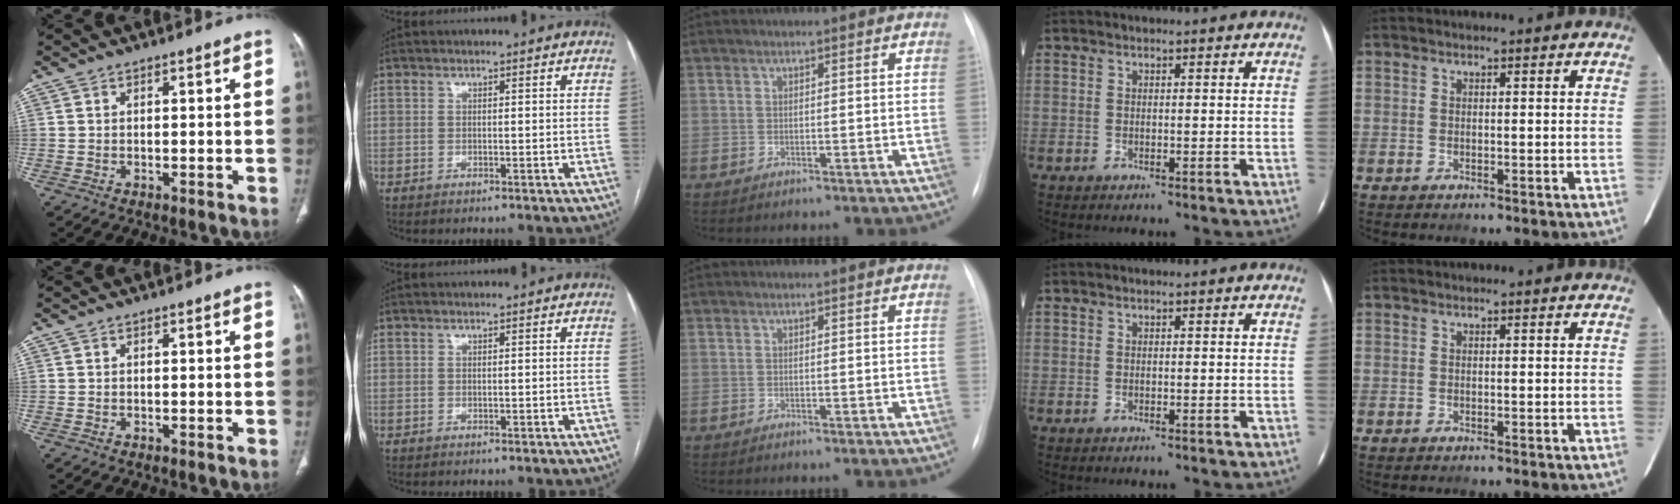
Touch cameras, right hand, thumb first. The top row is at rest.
{}